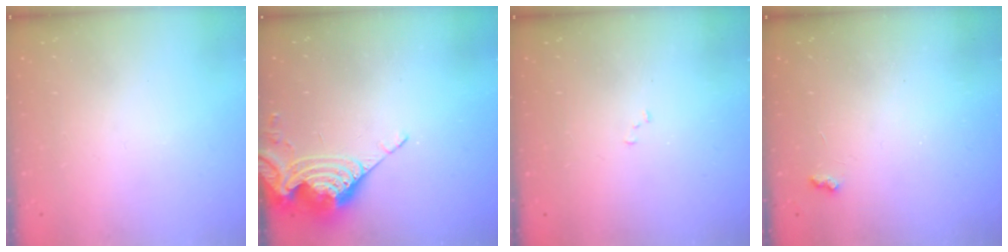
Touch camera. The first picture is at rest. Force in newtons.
{"total": 10.6, "press": 10.6, "slide": 0.6}
{"total": 6.7, "press": 6.6, "slide": 0.8}
{"total": 3.8, "press": 3.8, "slide": 0.6}